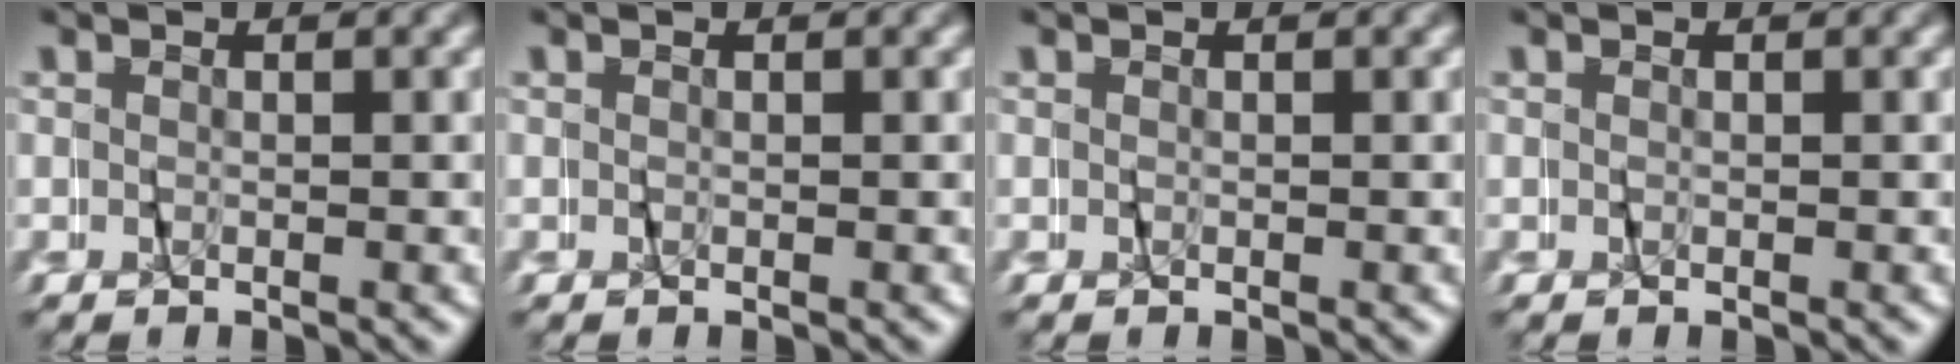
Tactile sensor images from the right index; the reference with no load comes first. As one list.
[{"total": 0.0}, {"total": 0.0}, {"total": 0.0}]